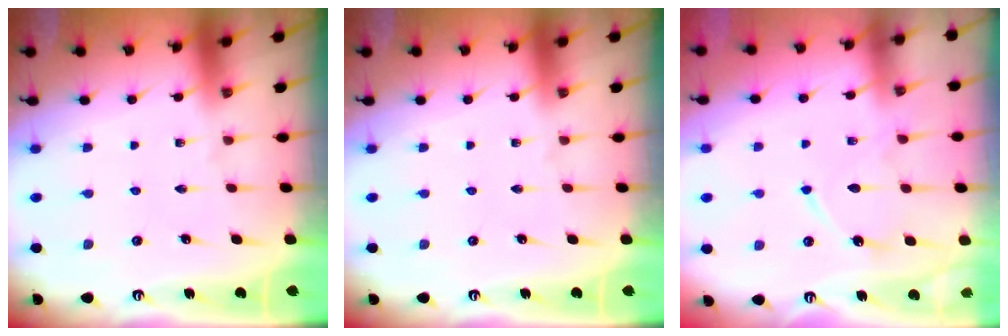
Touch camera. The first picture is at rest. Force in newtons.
{"total": 0.0}
{"total": 10.3, "press": 10.2, "slide": 0.9}